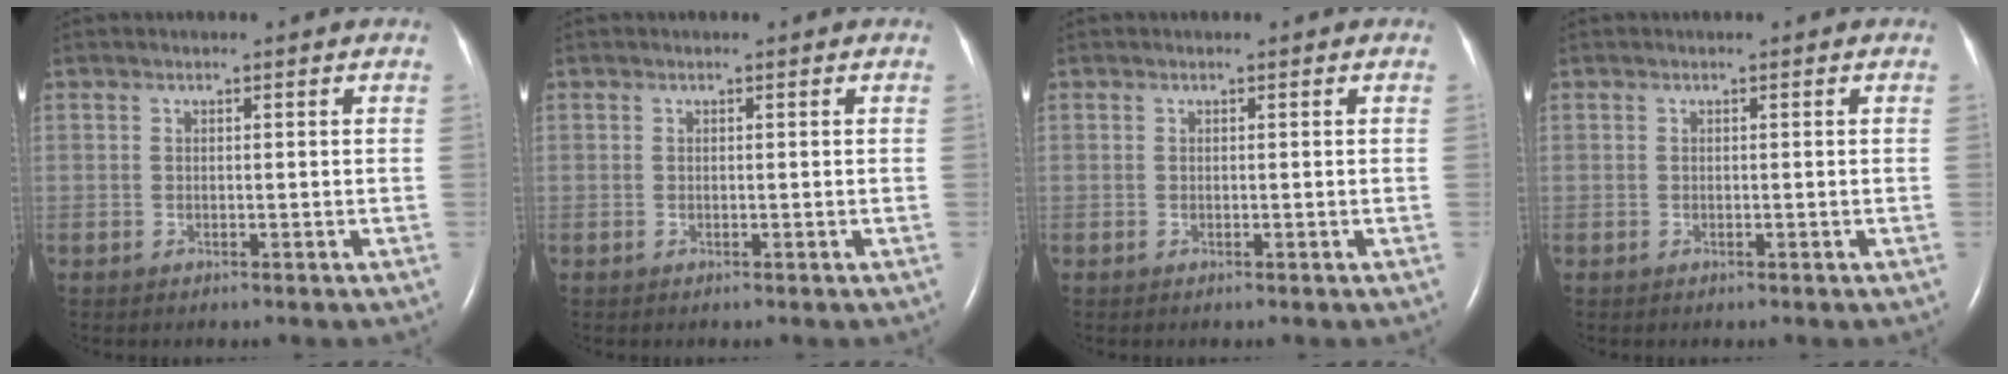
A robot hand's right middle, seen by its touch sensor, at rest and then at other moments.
{"total": 0.0}
{"total": 0.0}
{"total": 0.0}